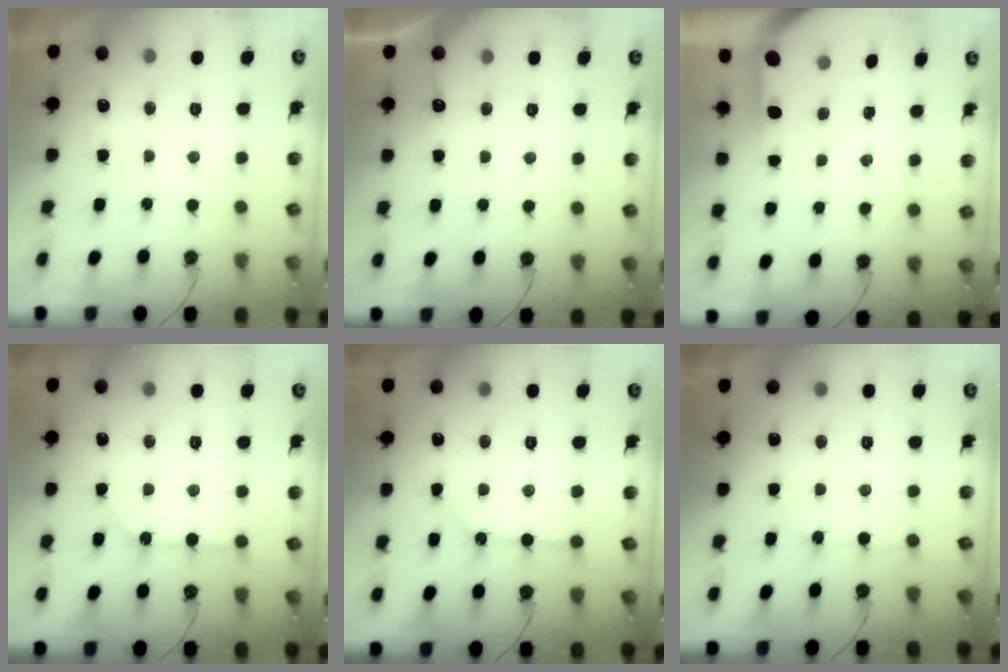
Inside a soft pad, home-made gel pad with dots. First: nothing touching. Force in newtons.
{"total": 3.1, "press": 3.1, "slide": 0.4}
{"total": 3.8, "press": 3.8, "slide": 0.4}
{"total": 8.1, "press": 8.0, "slide": 0.9}
{"total": 8.2, "press": 8.2, "slide": 0.9}
{"total": 2.8, "press": 2.8, "slide": 0.4}